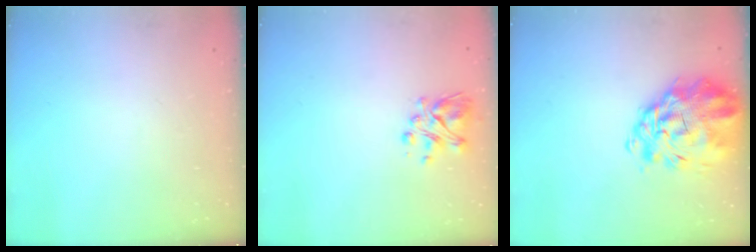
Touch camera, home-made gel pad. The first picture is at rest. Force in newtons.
{"total": 4.7, "press": 4.6, "slide": 1.1}
{"total": 10.6, "press": 9.9, "slide": 3.9}